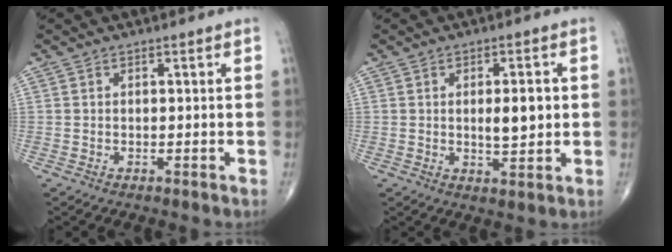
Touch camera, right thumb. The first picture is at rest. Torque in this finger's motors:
{"motor_torque": [0.59, 0.88, 0.38, 0.16, 0.02]}